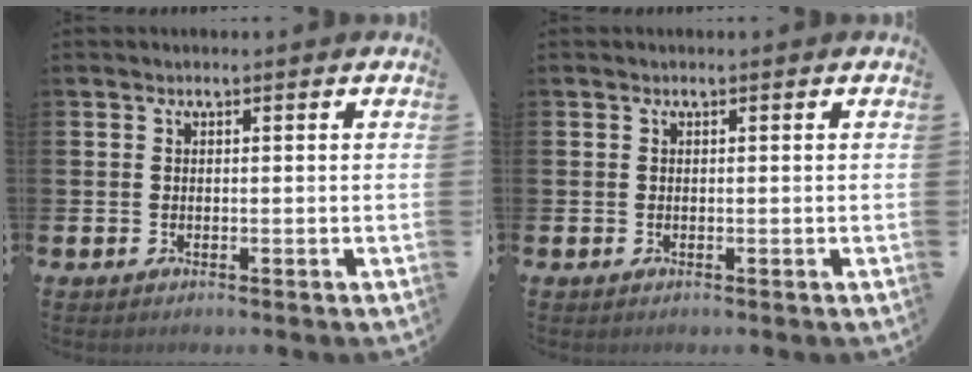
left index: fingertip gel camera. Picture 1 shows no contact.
{"total": 0.0}